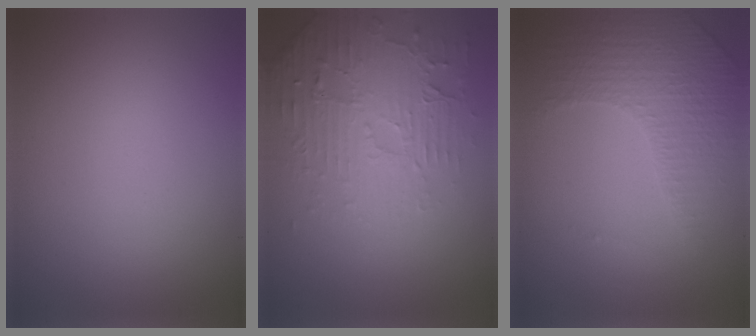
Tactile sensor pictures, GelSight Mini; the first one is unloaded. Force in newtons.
{"total": 4.6, "press": 3.6, "slide": 2.8}
{"total": 4.3, "press": 3.0, "slide": 3.1}